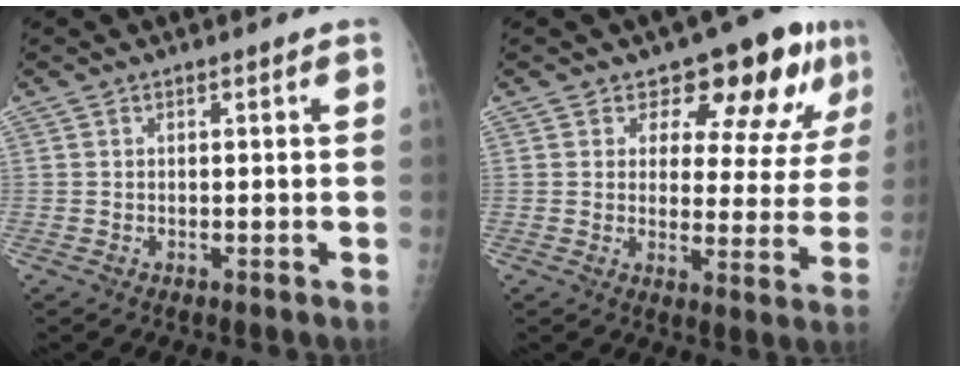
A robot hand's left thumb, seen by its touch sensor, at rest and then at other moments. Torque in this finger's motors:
{"motor_torque": [0.23, 0.39, 0.04, -0.15, 0.11]}